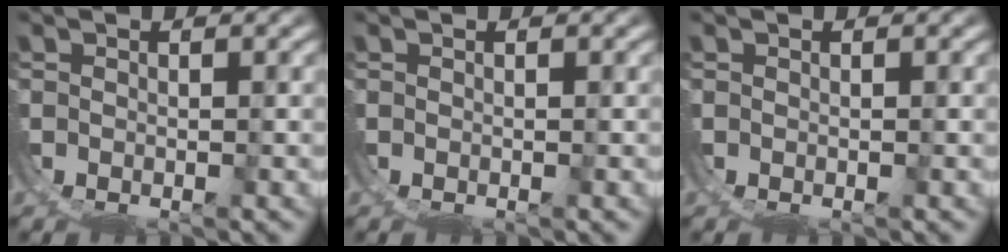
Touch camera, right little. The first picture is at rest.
{"total": 0.0}
{"total": 0.0}